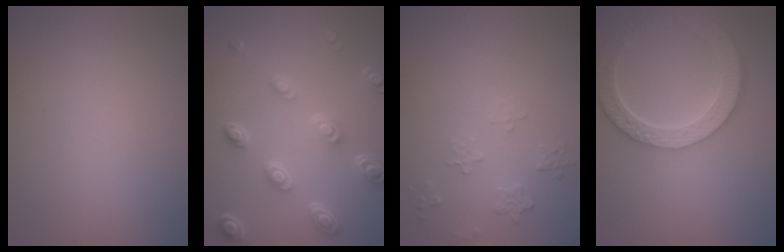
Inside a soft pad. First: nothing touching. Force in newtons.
{"total": 5.3, "press": 4.0, "slide": 3.5}
{"total": 1.6, "press": 0.9, "slide": 1.4}
{"total": 6.5, "press": 5.1, "slide": 4.1}